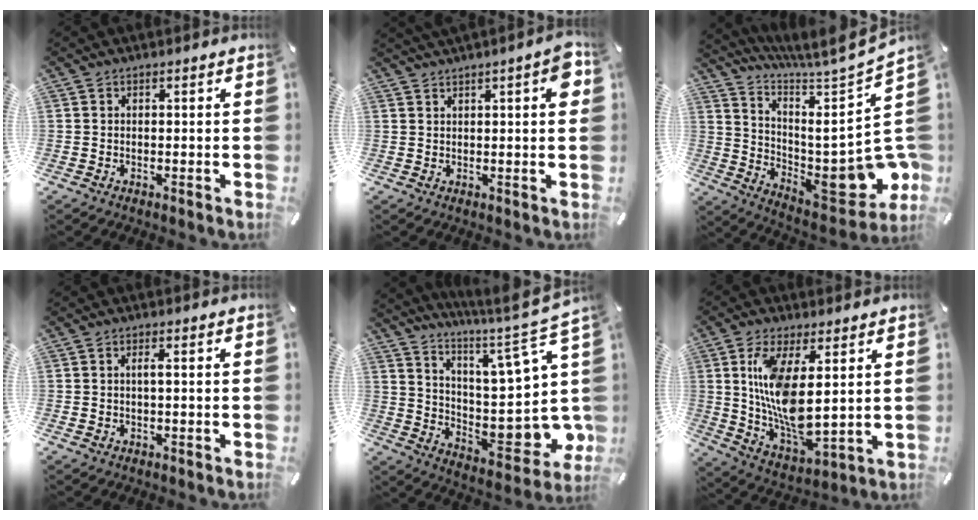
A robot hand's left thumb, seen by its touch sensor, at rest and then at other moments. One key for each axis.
{"total": 5.0, "fx": 2.2, "fy": 1.1, "fz": 4.4, "tx": -0.061, "ty": -0.005, "tz": 0.033}
{"total": 15.0, "fx": -1.8, "fy": 4.8, "fz": 14.1, "tx": -0.177, "ty": -0.040, "tz": -0.037}
{"total": 1.4, "fx": -0.1, "fy": 0.2, "fz": 1.4, "tx": -0.025, "ty": -0.002, "tz": -0.002}
{"total": 17.0, "fx": 0.9, "fy": 8.3, "fz": 14.8, "tx": -0.158, "ty": -0.049, "tz": 0.017}
{"total": 14.1, "fx": 3.7, "fy": 6.1, "fz": 12.2, "tx": -0.243, "ty": -0.034, "tz": 0.065}